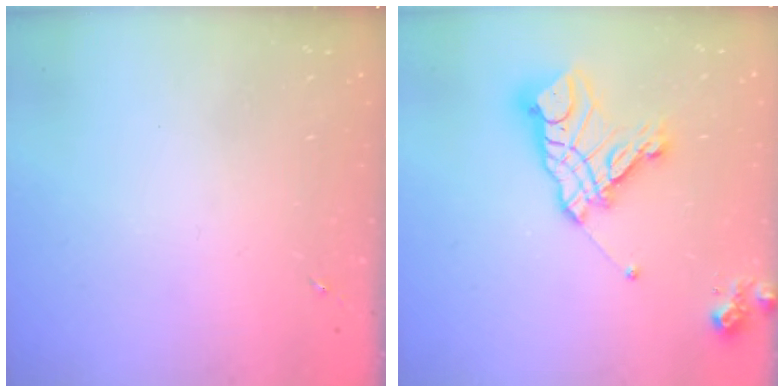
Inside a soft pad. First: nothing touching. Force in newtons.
{"total": 16.6, "press": 16.5, "slide": 2.1}